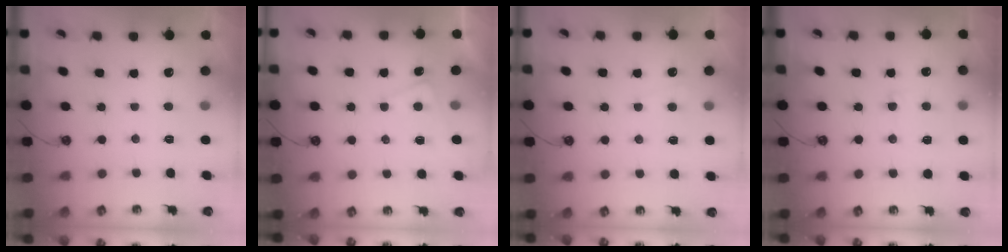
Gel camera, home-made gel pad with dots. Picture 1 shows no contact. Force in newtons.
{"total": 2.1, "press": 2.0, "slide": 0.3}
{"total": 1.6, "press": 1.5, "slide": 0.4}
{"total": 3.7, "press": 3.6, "slide": 0.8}